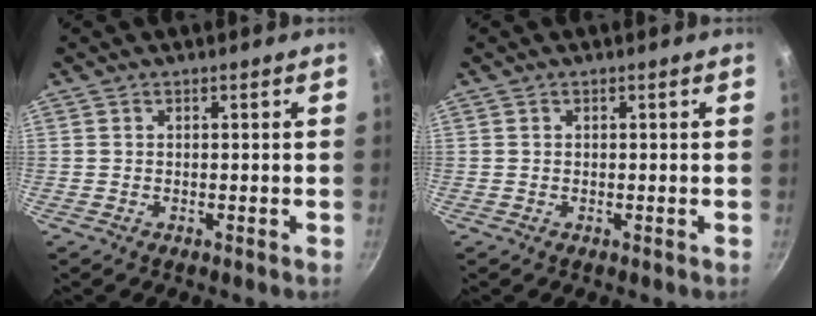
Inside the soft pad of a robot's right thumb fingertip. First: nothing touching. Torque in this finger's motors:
{"motor_torque": [-0.71, -0.23, 0.07, 0.02, -0.02]}